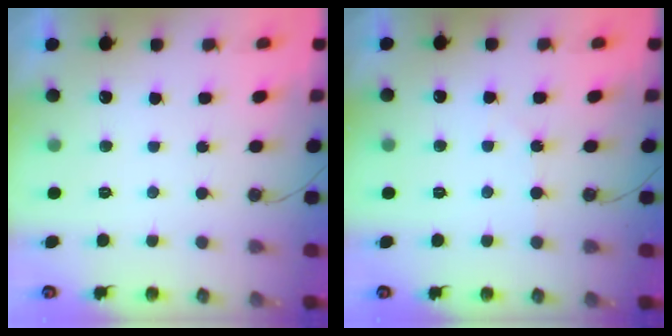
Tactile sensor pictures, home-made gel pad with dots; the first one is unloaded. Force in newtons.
{"total": 3.4, "press": 3.3, "slide": 0.6}